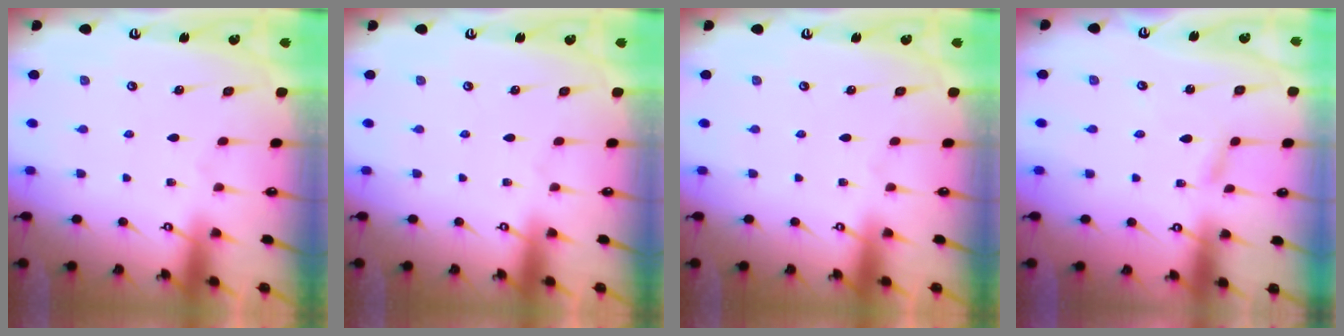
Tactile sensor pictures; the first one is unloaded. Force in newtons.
{"total": 0.0}
{"total": 0.0}
{"total": 2.7, "press": 2.7, "slide": 0.4}